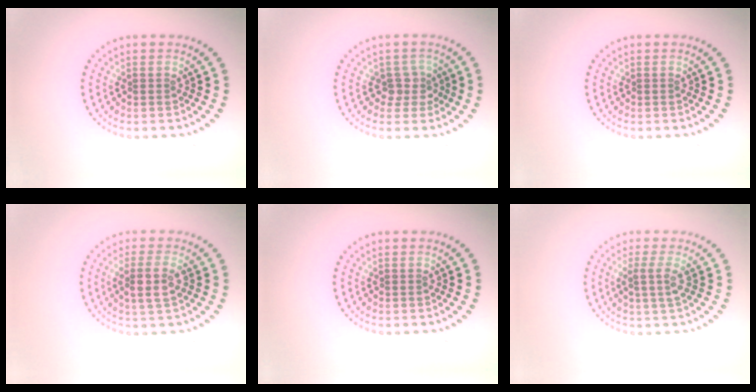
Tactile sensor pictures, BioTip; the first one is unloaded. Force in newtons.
{"total": 2.0, "press": 1.5, "slide": 1.2}
{"total": 0.0}
{"total": 2.6, "press": 2.3, "slide": 1.1}
{"total": 0.0}
{"total": 1.9, "press": 1.4, "slide": 1.3}